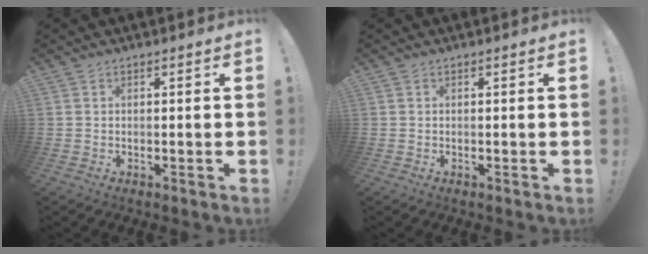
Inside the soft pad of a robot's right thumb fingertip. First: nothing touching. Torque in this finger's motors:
{"motor_torque": [0.00, 0.00, 0.00, 0.00, 0.00]}